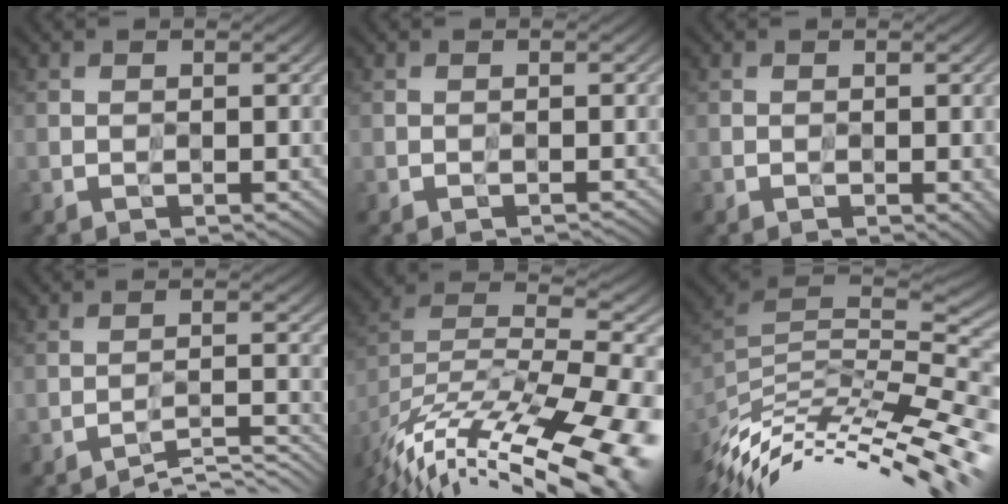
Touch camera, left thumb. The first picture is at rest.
{"total": 0.9, "force": [-0.8, 0.1, 0.2], "torque": [0.001, 0.000, -0.008]}
{"total": 2.7, "force": [-0.6, 1.5, 2.2], "torque": [-0.019, -0.007, -0.002]}
{"total": 3.7, "force": [-3.6, 0.2, 0.8], "torque": [-0.002, 0.005, -0.056]}
{"total": 16.6, "force": [-12.6, 4.9, 9.7], "torque": [-0.151, 0.019, -0.187]}
{"total": 12.2, "force": [-7.1, 4.4, 8.8], "torque": [-0.176, 0.014, -0.122]}